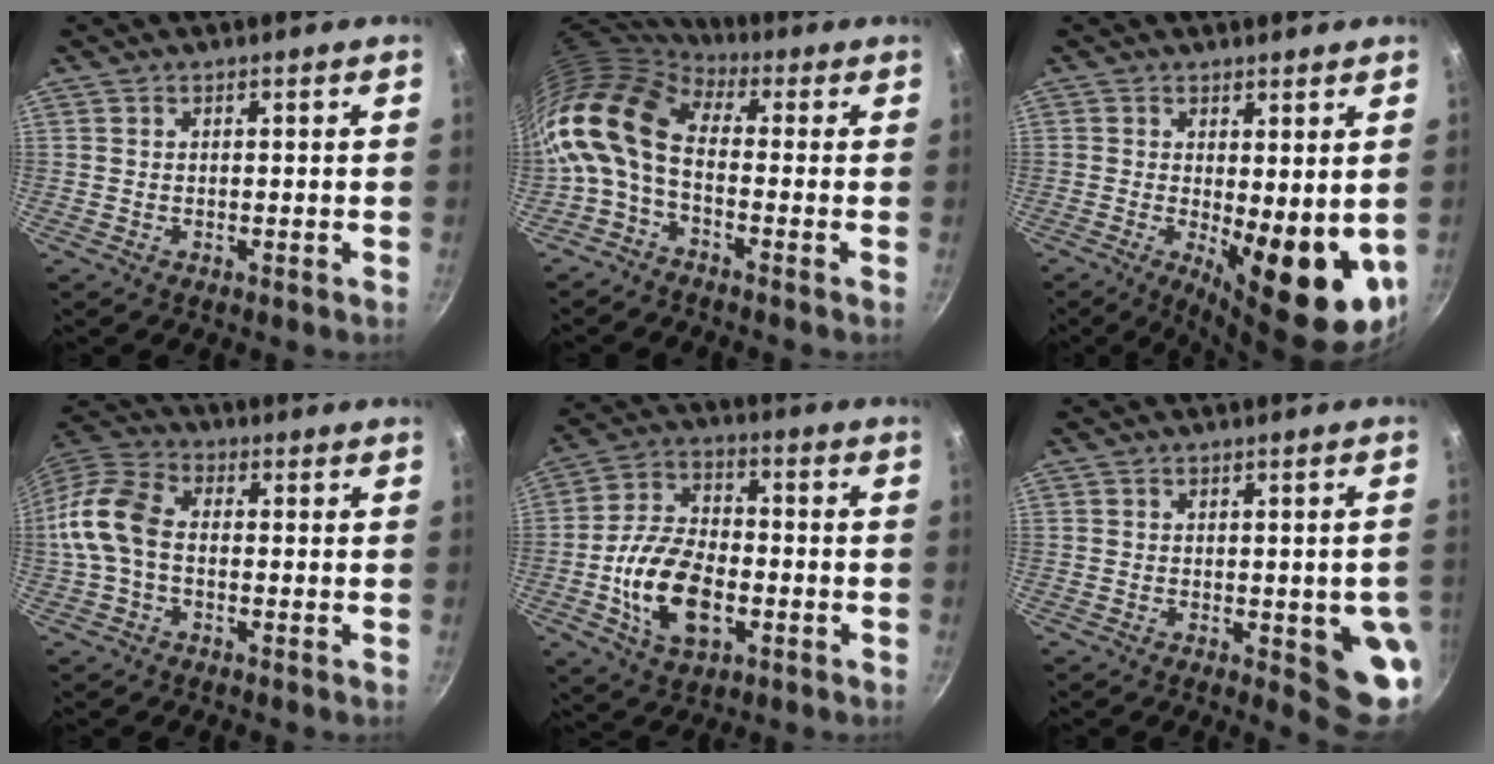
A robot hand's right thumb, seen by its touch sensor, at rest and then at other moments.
{"total": 11.9, "force": [-1.2, 6.9, 9.7], "torque": [-0.190, 0.022, -0.042]}
{"total": 14.1, "force": [-1.5, 5.2, 13.0], "torque": [-0.147, -0.023, -0.006]}
{"total": 11.1, "force": [-1.0, 7.0, 8.5], "torque": [-0.168, 0.037, -0.039]}
{"total": 15.3, "force": [-4.0, 9.0, 11.7], "torque": [-0.203, 0.025, -0.074]}
{"total": 9.3, "force": [-1.9, 3.1, 8.6], "torque": [-0.072, -0.002, -0.019]}